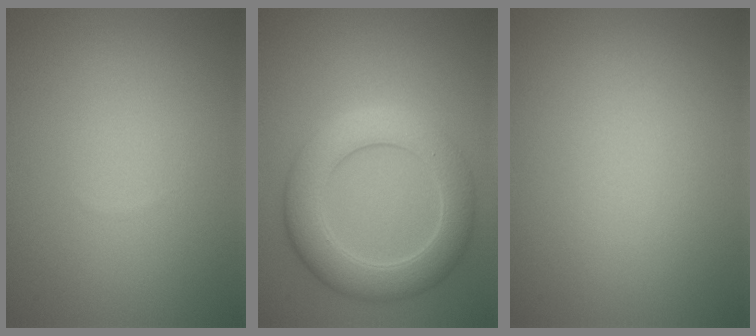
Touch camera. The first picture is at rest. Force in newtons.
{"total": 6.3, "press": 6.3, "slide": 0.5}
{"total": 0.0}